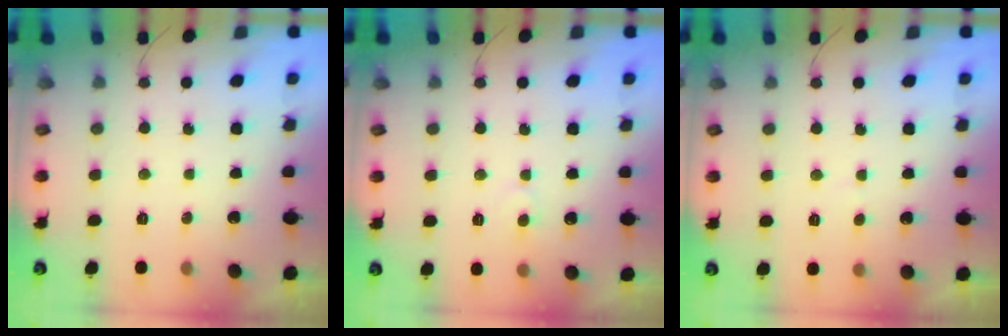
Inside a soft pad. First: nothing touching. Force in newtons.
{"total": 6.1, "press": 6.1, "slide": 0.4}
{"total": 2.1, "press": 2.1, "slide": 0.2}